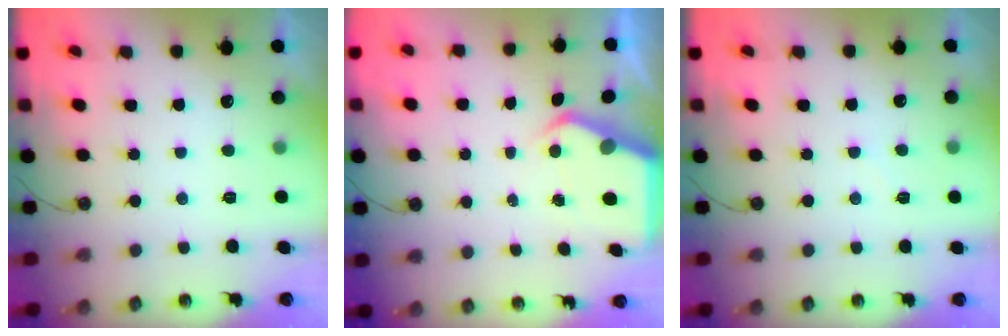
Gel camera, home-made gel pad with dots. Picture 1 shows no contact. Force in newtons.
{"total": 4.4, "press": 4.4, "slide": 0.4}
{"total": 2.0, "press": 2.0, "slide": 0.4}